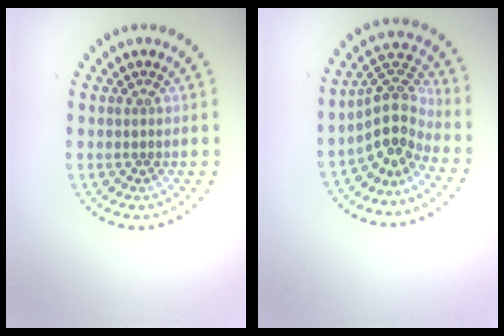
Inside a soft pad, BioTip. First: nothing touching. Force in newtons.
{"total": 3.8, "press": 2.7, "slide": 2.6}